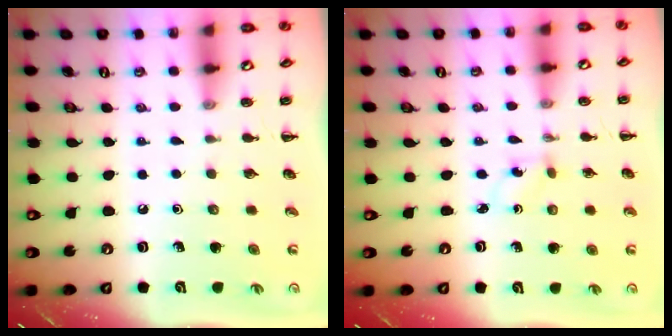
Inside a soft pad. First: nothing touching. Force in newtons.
{"total": 0.9, "press": 0.7, "slide": 0.5}